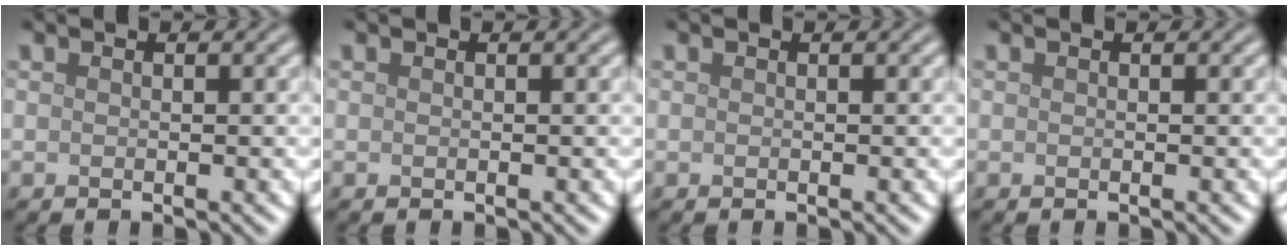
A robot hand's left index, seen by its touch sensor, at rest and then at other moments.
{"total": 0.0}
{"total": 0.0}
{"total": 0.0}